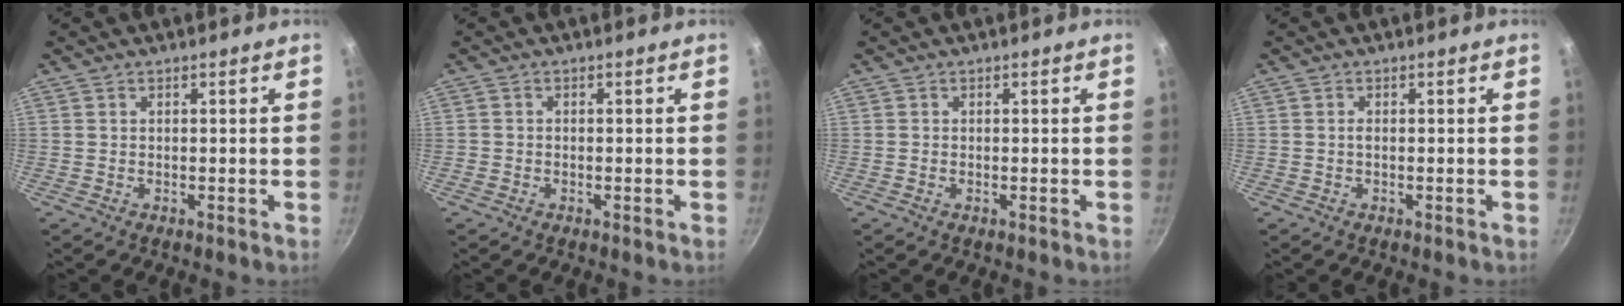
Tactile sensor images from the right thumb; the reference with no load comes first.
{"total": 0.7, "force": [-0.3, 0.6, 0.2], "torque": [-0.005, 0.002, -0.008]}
{"total": 0.0}
{"total": 0.7, "force": [-0.1, 0.3, 0.6], "torque": [-0.012, 0.003, -0.003]}